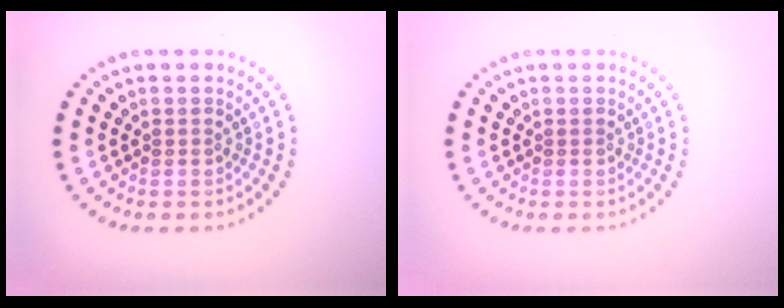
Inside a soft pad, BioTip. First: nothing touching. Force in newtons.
{"total": 0.0}